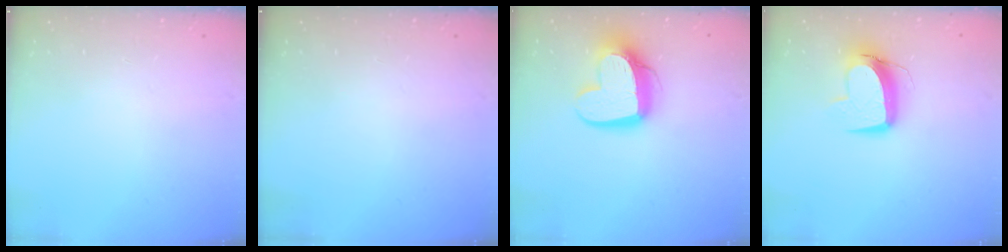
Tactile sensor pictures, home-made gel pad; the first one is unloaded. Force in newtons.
{"total": 0.0}
{"total": 14.0, "press": 13.9, "slide": 1.3}
{"total": 11.8, "press": 11.7, "slide": 1.2}